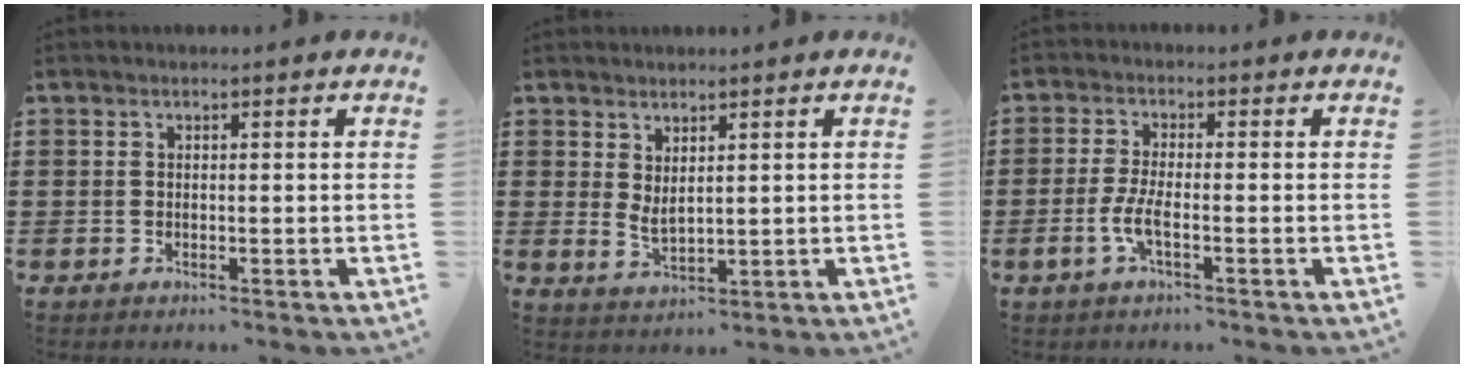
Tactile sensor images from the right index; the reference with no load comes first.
{"total": 2.3, "force": [1.6, 0.7, 1.5], "torque": [-0.032, -0.001, 0.030]}
{"total": 4.0, "force": [-1.6, 0.7, 3.6], "torque": [-0.090, -0.011, -0.038]}